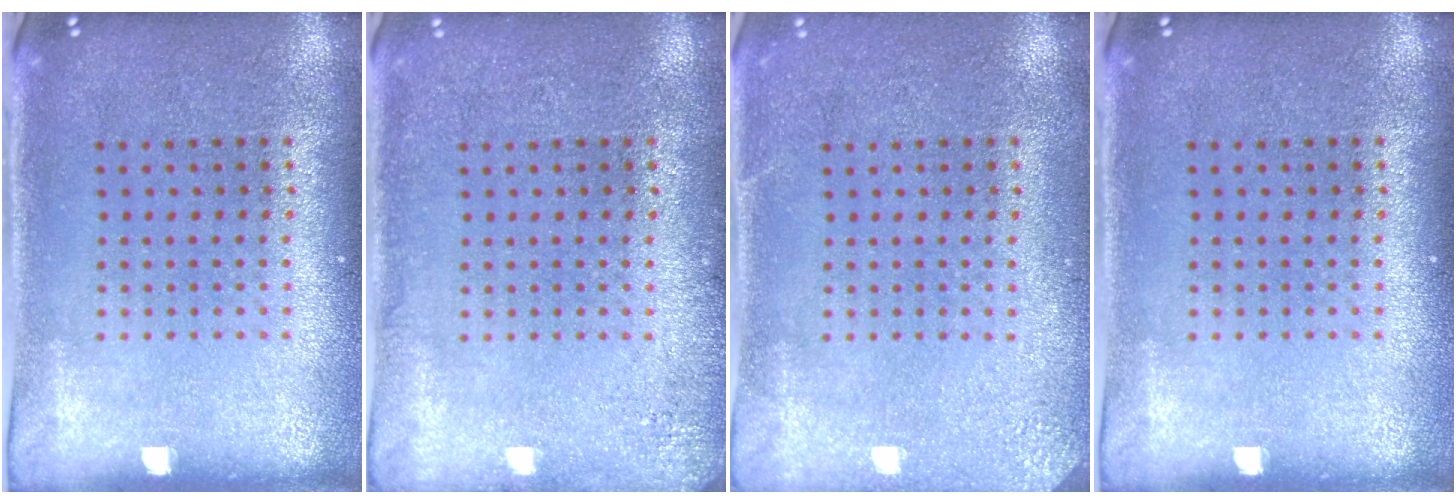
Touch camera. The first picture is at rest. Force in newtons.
{"total": 1.6, "press": 1.6, "slide": 0.3}
{"total": 2.5, "press": 2.4, "slide": 0.3}
{"total": 0.0}